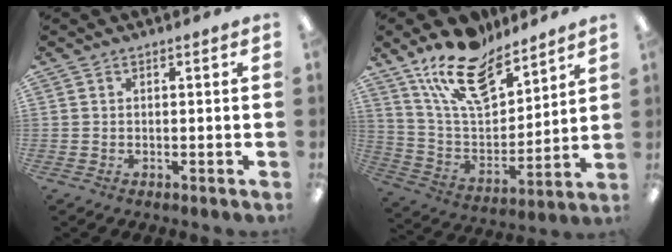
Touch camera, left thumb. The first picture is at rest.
{"total": 18.2, "force": [13.7, 7.8, 9.1], "torque": [-0.172, -0.075, 0.245]}